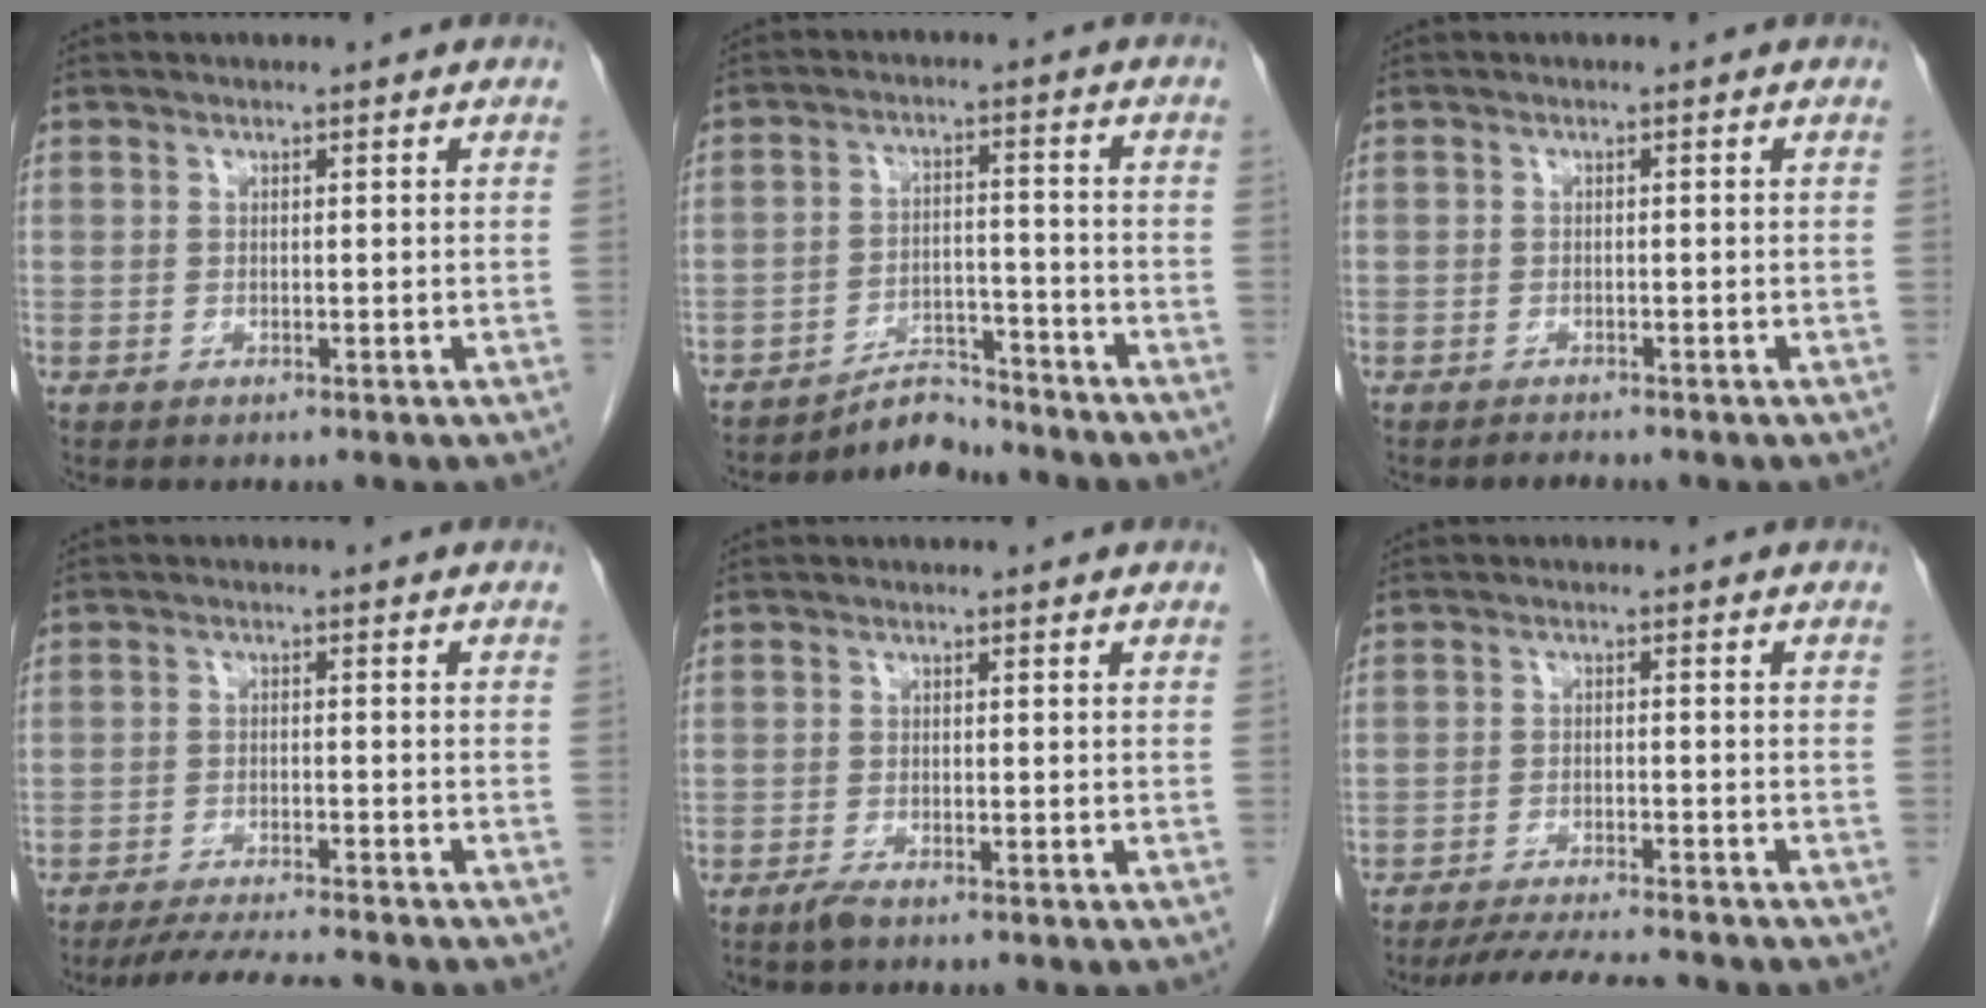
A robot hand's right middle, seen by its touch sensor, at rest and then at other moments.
{"total": 5.1, "force": [-5.0, 0.9, -0.2], "torque": [0.003, 0.010, -0.081]}
{"total": 0.8, "force": [-0.8, 0.1, 0.0], "torque": [-0.006, -0.005, -0.012]}
{"total": 8.1, "force": [-7.5, -0.3, 3.2], "torque": [-0.050, -0.016, -0.121]}
{"total": 1.3, "force": [-1.1, 0.1, 0.7], "torque": [-0.022, -0.003, -0.021]}
{"total": 9.2, "force": [-8.4, -0.1, 3.6], "torque": [-0.056, -0.017, -0.133]}